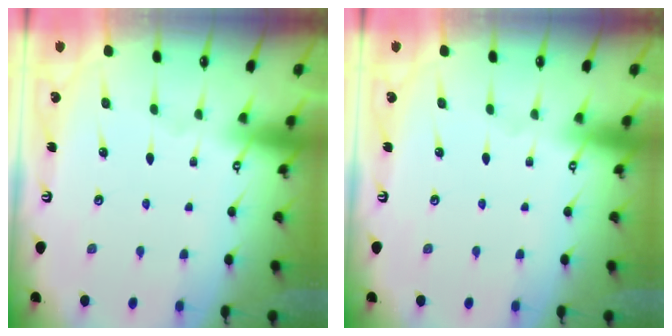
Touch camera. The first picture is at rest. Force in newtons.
{"total": 0.0}